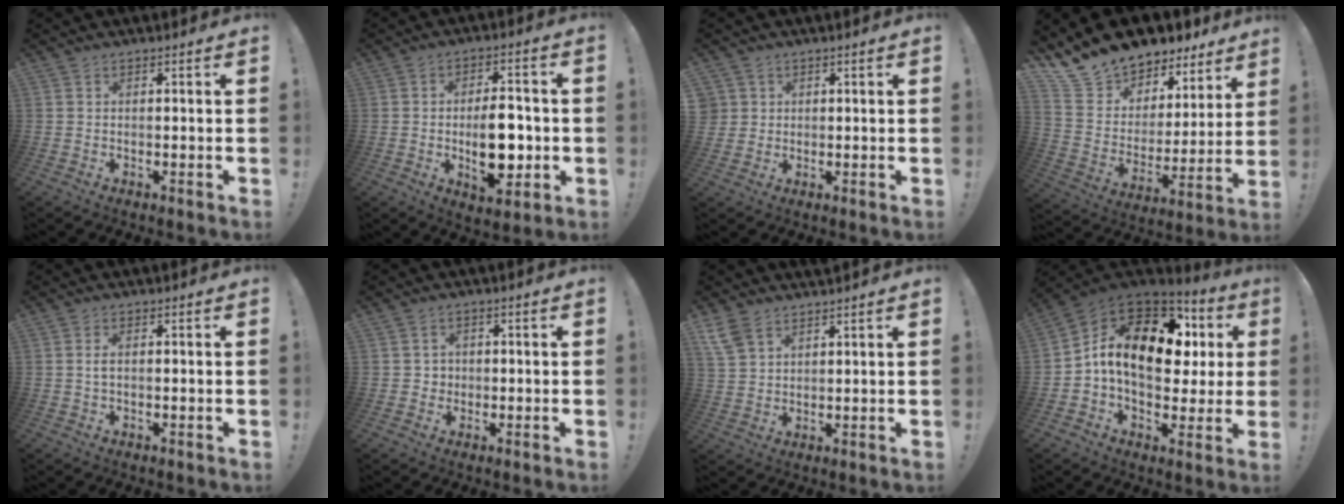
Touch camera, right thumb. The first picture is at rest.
{"total": 13.8, "force": [-2.2, 7.1, 11.7], "torque": [-0.174, 0.000, -0.038]}
{"total": 3.1, "force": [1.0, 2.9, 0.4], "torque": [-0.013, 0.002, 0.021]}
{"total": 13.1, "force": [11.7, 5.6, 1.3], "torque": [-0.047, -0.104, 0.223]}
{"total": 1.7, "force": [0.0, 0.7, 1.6], "torque": [-0.036, 0.005, 0.001]}
{"total": 2.8, "force": [0.0, 2.8, 0.6], "torque": [-0.012, 0.002, -0.001]}
{"total": 4.6, "force": [3.6, 2.1, 2.2], "torque": [-0.046, -0.013, 0.072]}
{"total": 19.2, "force": [3.7, 11.4, 15.0], "torque": [-0.242, -0.002, 0.066]}